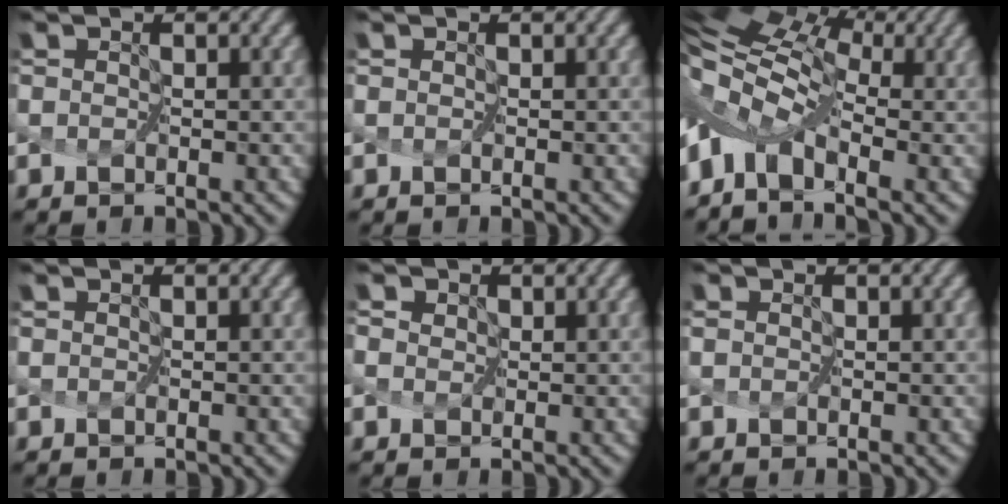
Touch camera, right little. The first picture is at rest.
{"total": 0.0}
{"total": 7.6, "force": [1.0, 4.8, 5.8], "torque": [-0.112, -0.002, 0.016]}
{"total": 0.0}
{"total": 1.1, "force": [0.2, 1.0, 0.4], "torque": [-0.006, 0.001, 0.002]}
{"total": 0.0}